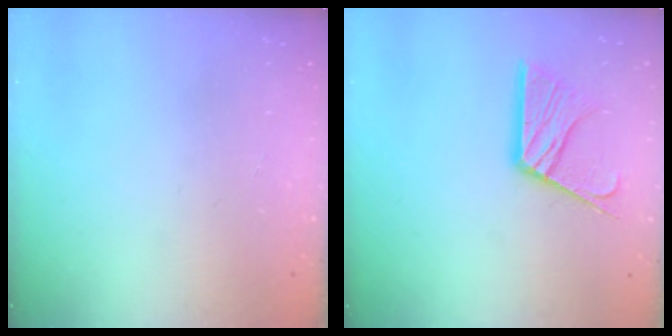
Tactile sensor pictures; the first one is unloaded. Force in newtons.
{"total": 14.0, "press": 13.9, "slide": 1.3}